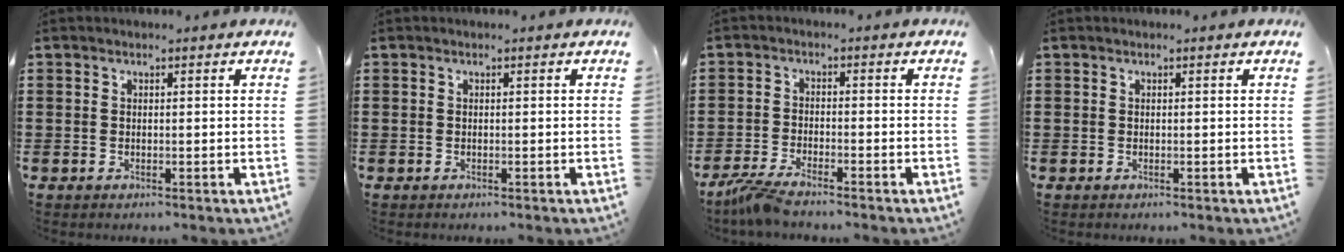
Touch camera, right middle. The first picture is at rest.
{"total": 0.0}
{"total": 3.7, "force": [-3.3, -0.1, 1.7], "torque": [-0.052, -0.015, -0.067]}
{"total": 0.0}